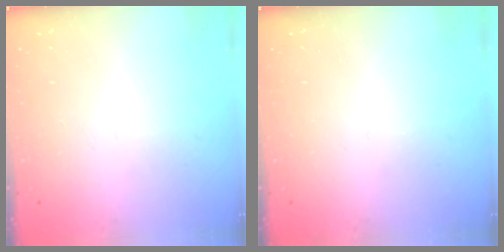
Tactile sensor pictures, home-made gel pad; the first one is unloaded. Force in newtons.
{"total": 0.0}